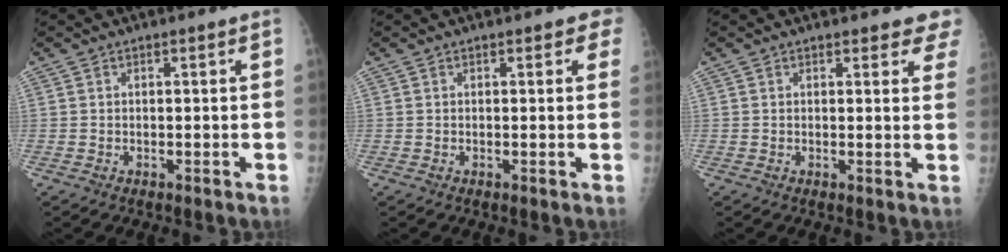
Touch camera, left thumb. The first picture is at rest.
{"total": 2.1, "force": [1.2, 1.2, 1.2], "torque": [0.011, -0.001, 0.007]}
{"total": 4.9, "force": [4.3, 1.8, 1.7], "torque": [0.016, -0.017, 0.032]}